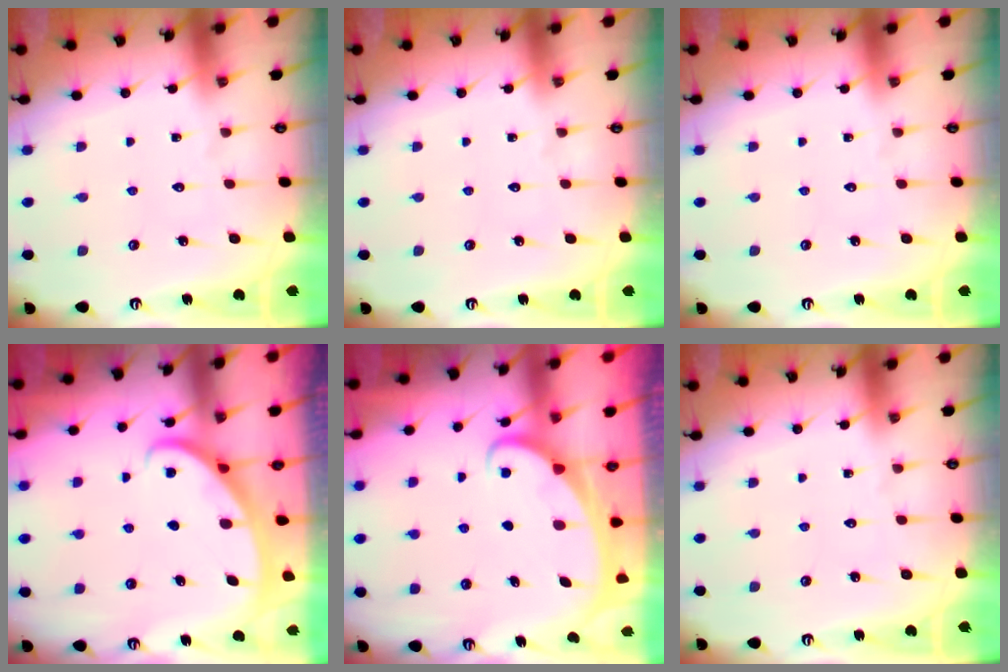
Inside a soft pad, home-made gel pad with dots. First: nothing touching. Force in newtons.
{"total": 0.0}
{"total": 0.0}
{"total": 3.1, "press": 3.1, "slide": 0.1}
{"total": 2.4, "press": 2.4, "slide": 0.3}
{"total": 0.0}